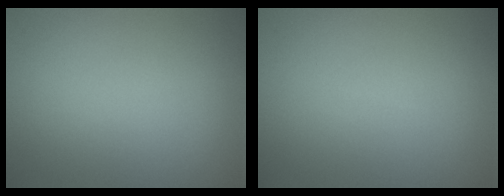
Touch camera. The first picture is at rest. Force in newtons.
{"total": 0.0}